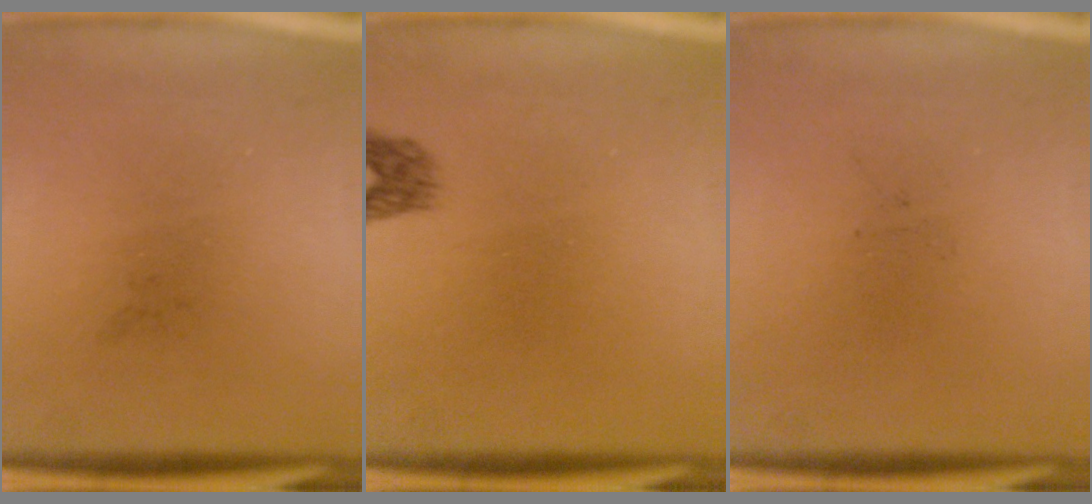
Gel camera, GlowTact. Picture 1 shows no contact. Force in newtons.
{"total": 1.6}
{"total": 0.0}